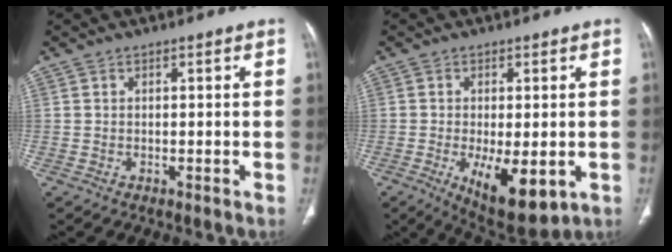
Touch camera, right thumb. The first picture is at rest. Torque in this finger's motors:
{"motor_torque": [0.25, 0.38, -0.15, 0.12, 0.02]}